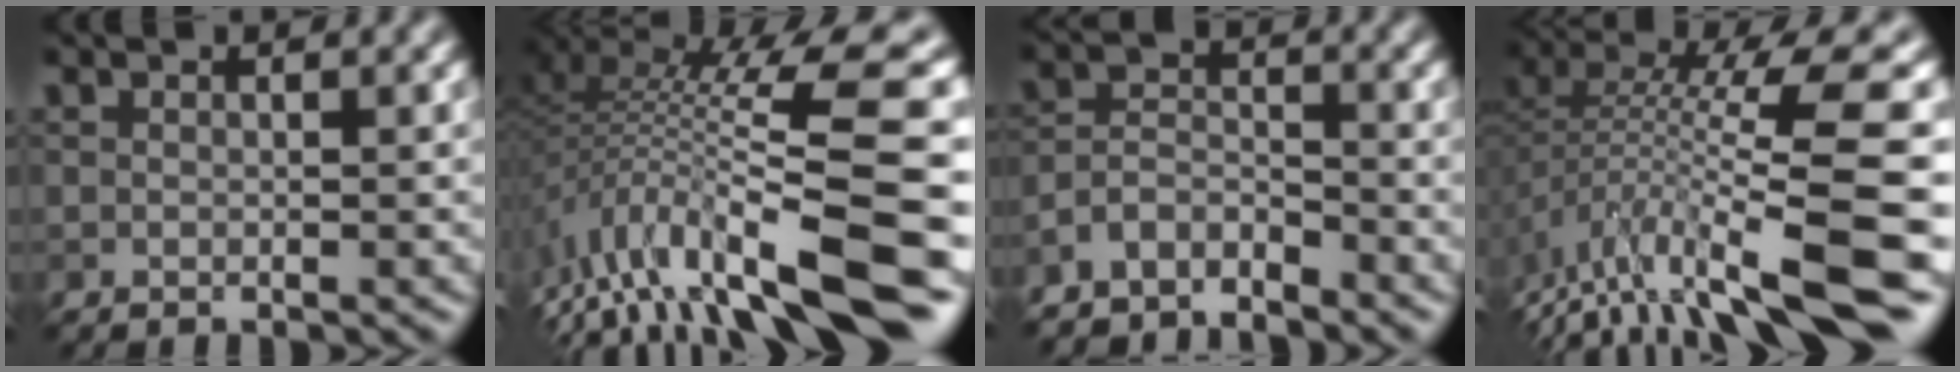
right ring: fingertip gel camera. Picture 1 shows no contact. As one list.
[{"total": 12.6, "force": [-4.7, 2.7, 11.4], "torque": [-0.199, 0.017, -0.073]}, {"total": 4.1, "force": [-3.7, 1.3, 1.2], "torque": [-0.021, -0.001, -0.083]}, {"total": 11.4, "force": [-5.5, 2.0, 9.7], "torque": [-0.165, 0.029, -0.087]}]